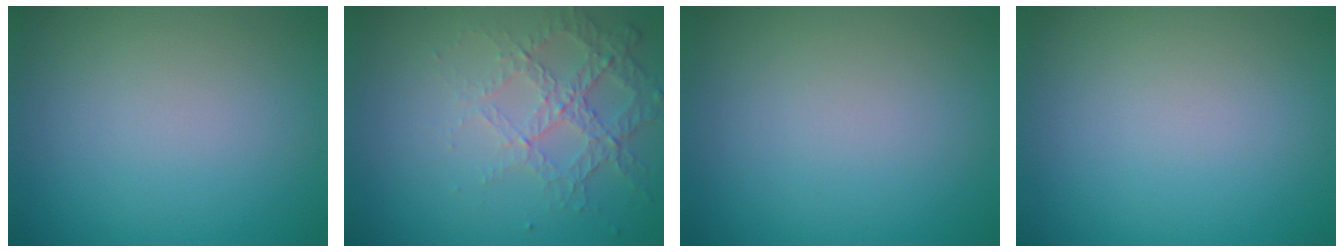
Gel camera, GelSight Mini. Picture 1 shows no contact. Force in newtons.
{"total": 4.5, "press": 2.9, "slide": 3.4}
{"total": 0.0}
{"total": 0.0}